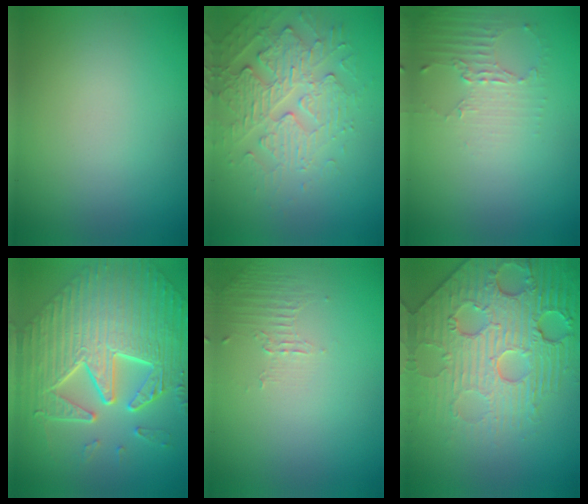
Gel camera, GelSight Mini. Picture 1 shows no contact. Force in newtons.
{"total": 4.0, "press": 3.6, "slide": 1.8}
{"total": 2.0, "press": 1.5, "slide": 1.4}
{"total": 10.6, "press": 7.3, "slide": 7.6}
{"total": 1.1, "press": 0.2, "slide": 1.0}
{"total": 7.7, "press": 5.9, "slide": 4.9}